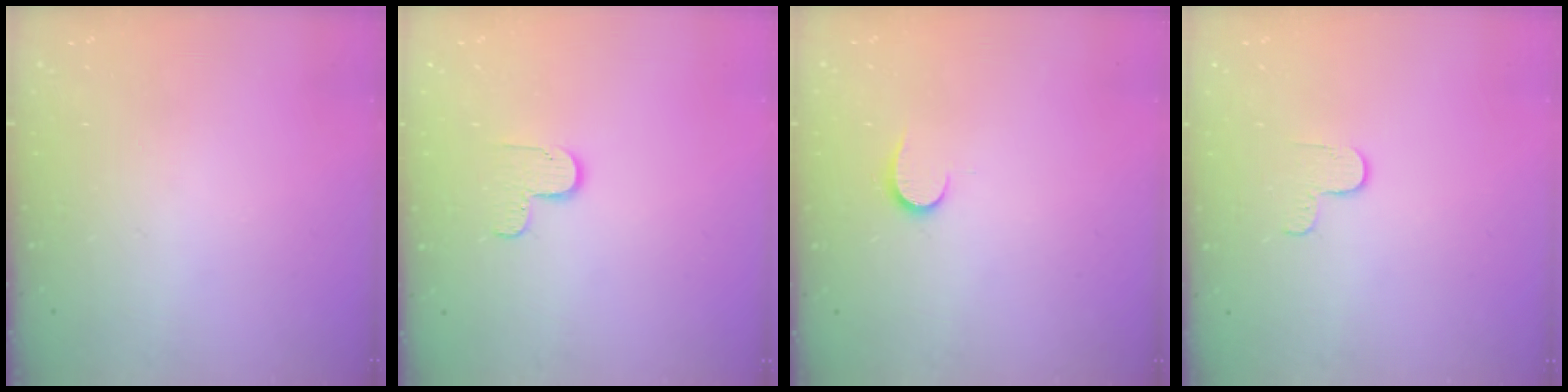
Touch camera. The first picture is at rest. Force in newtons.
{"total": 5.7, "press": 5.7, "slide": 0.5}
{"total": 6.7, "press": 6.7, "slide": 0.6}
{"total": 2.7, "press": 2.6, "slide": 0.4}